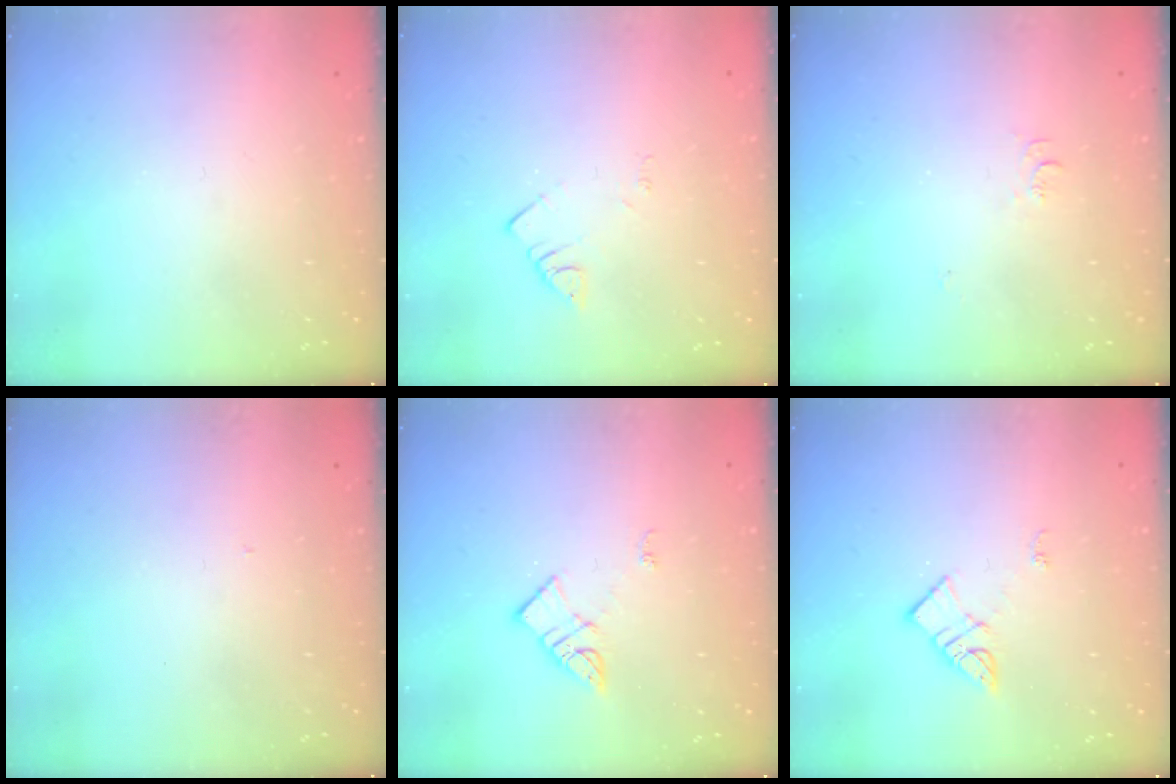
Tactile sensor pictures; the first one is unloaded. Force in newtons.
{"total": 1.7, "press": 1.6, "slide": 0.3}
{"total": 5.8, "press": 5.8, "slide": 0.5}
{"total": 3.7, "press": 3.6, "slide": 0.4}
{"total": 5.9, "press": 5.9, "slide": 0.4}
{"total": 5.9, "press": 5.9, "slide": 0.4}